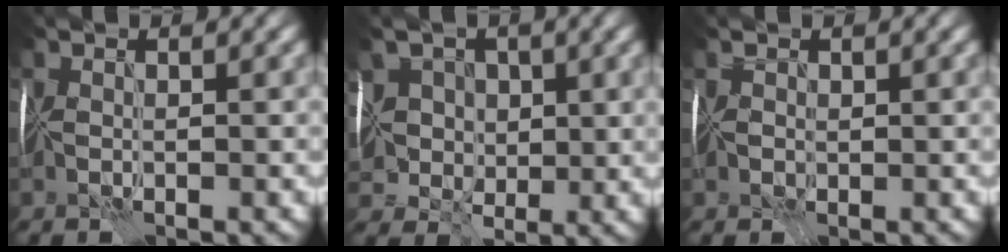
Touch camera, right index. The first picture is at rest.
{"total": 5.9, "force": [1.8, 4.8, 3.0], "torque": [-0.052, 0.016, 0.015]}
{"total": 1.5, "force": [0.6, 1.3, 0.5], "torque": [-0.003, 0.011, 0.006]}